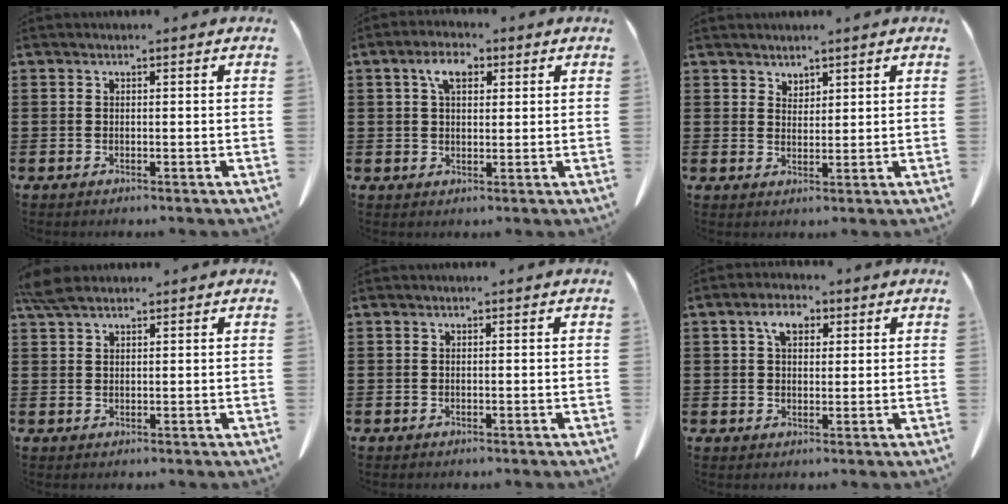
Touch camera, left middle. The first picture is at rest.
{"total": 4.4, "force": [2.1, 2.4, 3.1], "torque": [-0.063, 0.011, 0.033]}
{"total": 2.1, "force": [1.9, 0.6, -0.1], "torque": [-0.003, 0.002, 0.038]}
{"total": 3.5, "force": [2.6, 1.2, 1.9], "torque": [-0.045, 0.006, 0.049]}
{"total": 0.0}
{"total": 4.3, "force": [2.0, 2.6, 2.7], "torque": [-0.048, 0.008, 0.030]}